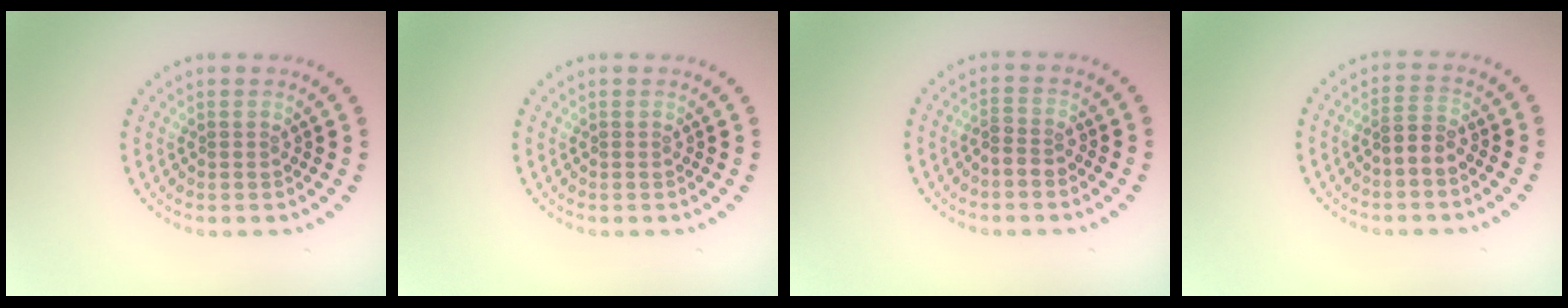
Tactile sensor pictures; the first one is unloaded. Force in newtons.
{"total": 0.0}
{"total": 1.4, "press": 1.2, "slide": 0.7}
{"total": 2.0, "press": 1.8, "slide": 0.9}